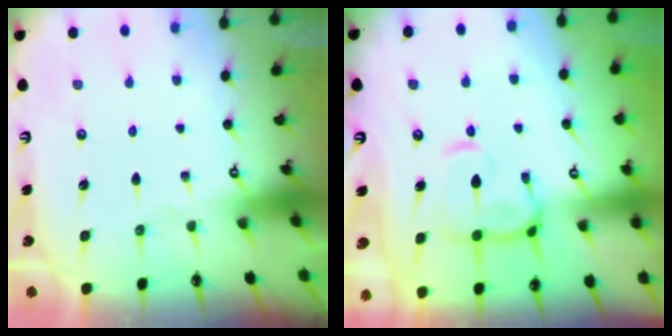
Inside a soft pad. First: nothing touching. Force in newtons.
{"total": 7.7, "press": 7.6, "slide": 1.2}